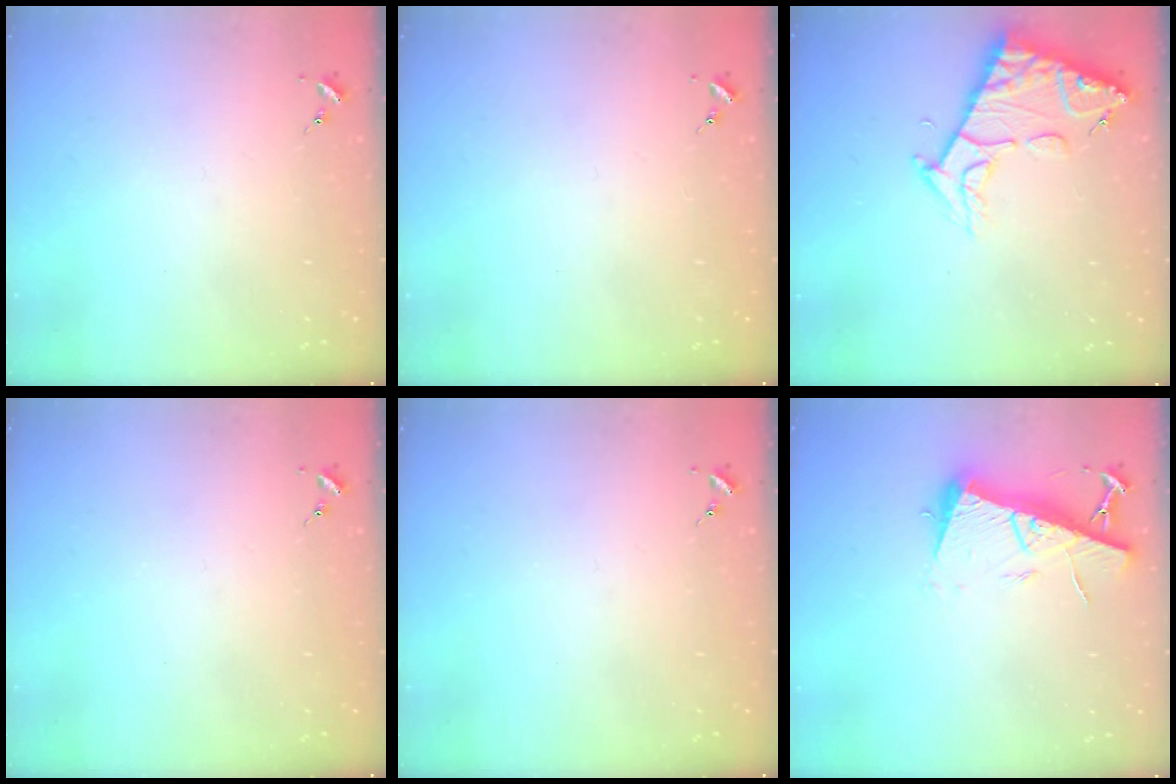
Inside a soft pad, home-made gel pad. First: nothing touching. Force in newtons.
{"total": 0.0}
{"total": 12.5, "press": 12.5, "slide": 1.3}
{"total": 0.0}
{"total": 0.0}
{"total": 12.9, "press": 12.8, "slide": 1.6}